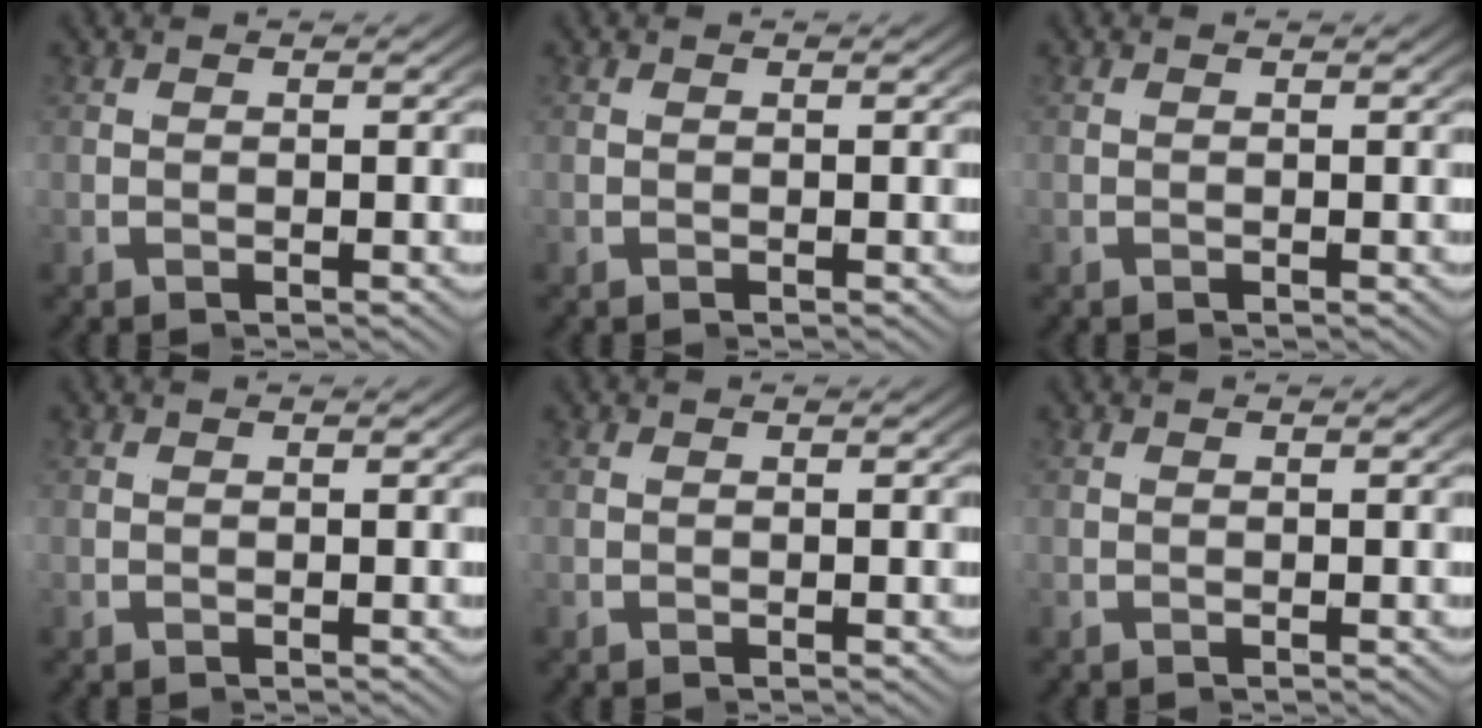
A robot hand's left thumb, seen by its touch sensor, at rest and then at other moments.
{"total": 0.0}
{"total": 0.0}
{"total": 0.0}
{"total": 0.0}
{"total": 0.0}